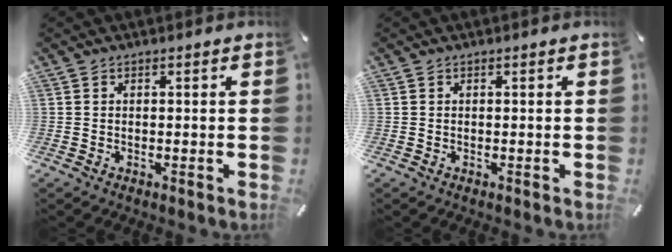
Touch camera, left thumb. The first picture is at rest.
{"total": 0.0}